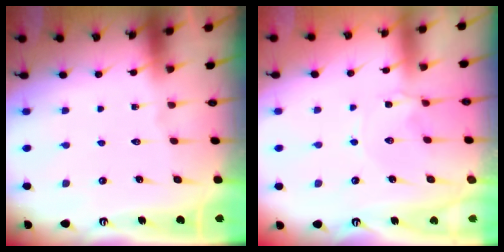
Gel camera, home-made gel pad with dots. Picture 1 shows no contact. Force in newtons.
{"total": 1.8, "press": 1.8, "slide": 0.3}